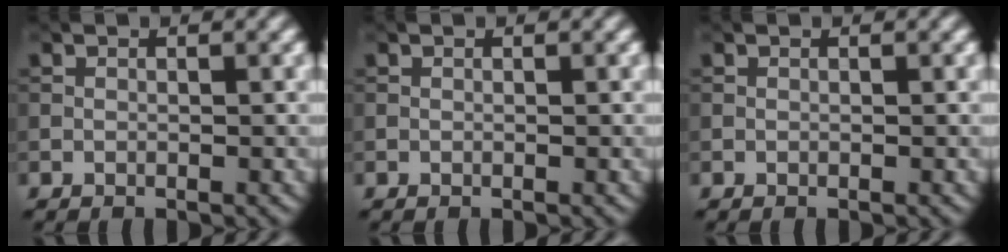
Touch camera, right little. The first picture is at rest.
{"total": 0.0}
{"total": 0.0}